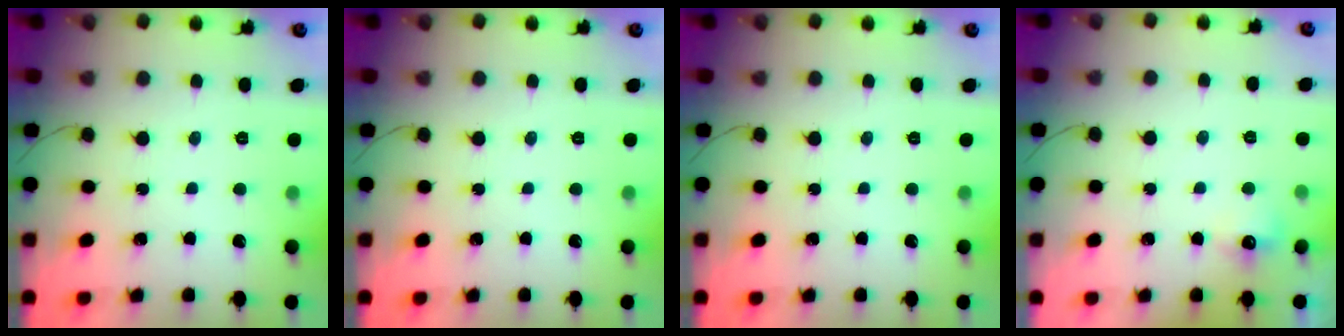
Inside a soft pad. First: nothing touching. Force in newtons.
{"total": 0.0}
{"total": 0.0}
{"total": 5.4, "press": 5.0, "slide": 2.2}